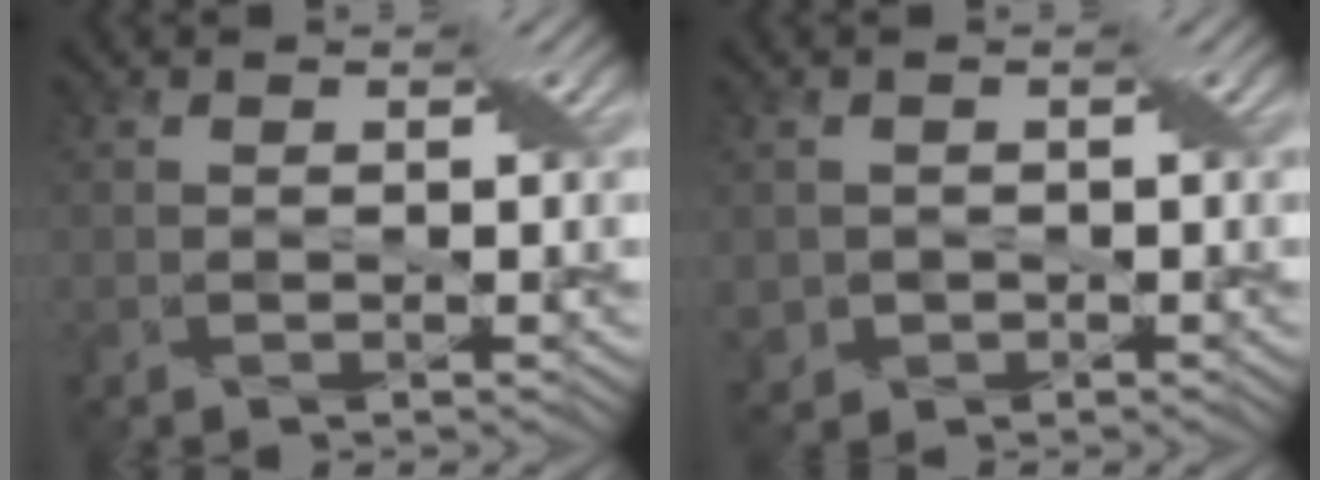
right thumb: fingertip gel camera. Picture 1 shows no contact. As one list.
[{"total": 2.1, "force": [-0.3, 2.1, 0.2], "torque": [-0.015, -0.010, -0.004]}]